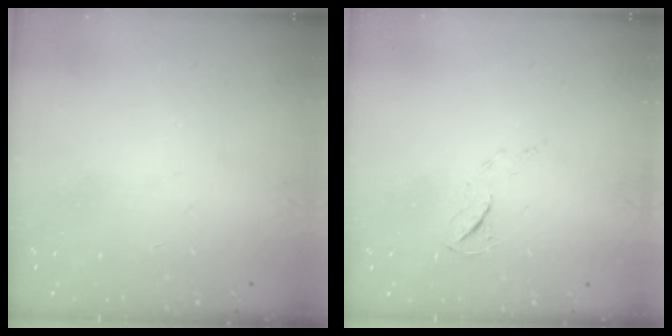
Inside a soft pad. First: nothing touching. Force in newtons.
{"total": 5.2, "press": 5.1, "slide": 0.8}